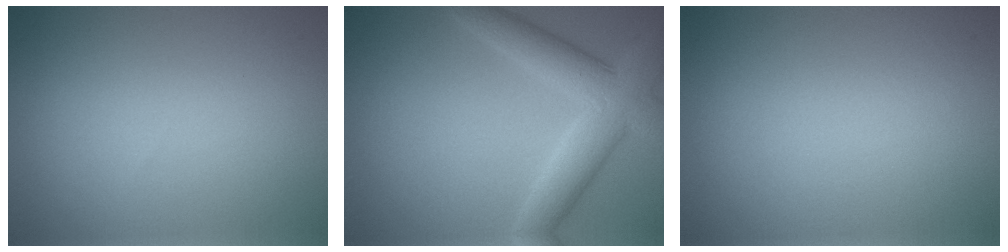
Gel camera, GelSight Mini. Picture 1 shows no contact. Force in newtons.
{"total": 5.8, "press": 5.8, "slide": 0.2}
{"total": 0.0}